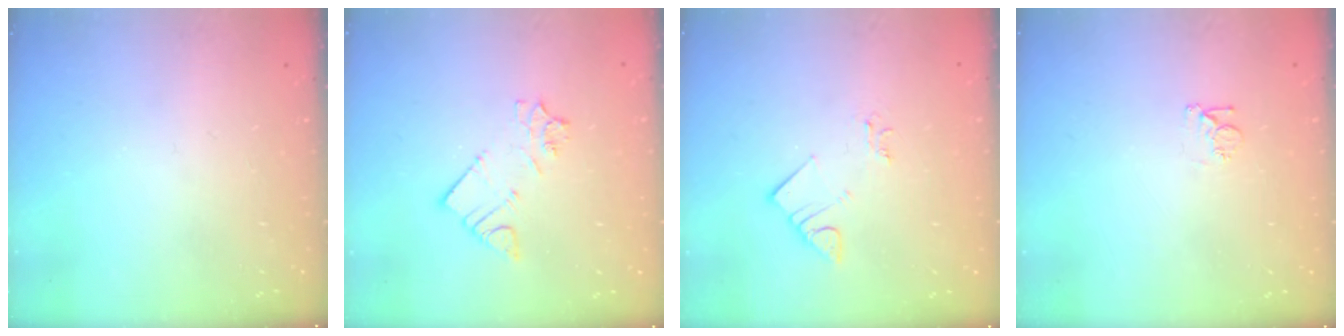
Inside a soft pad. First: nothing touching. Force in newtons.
{"total": 5.1, "press": 5.1, "slide": 0.3}
{"total": 3.3, "press": 3.3, "slide": 0.3}
{"total": 4.9, "press": 4.9, "slide": 0.3}